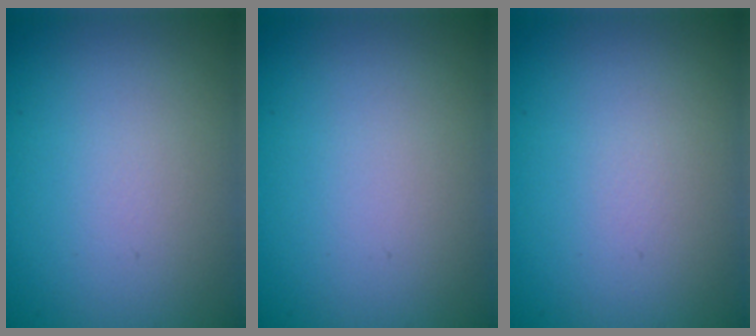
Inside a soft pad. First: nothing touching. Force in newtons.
{"total": 0.0}
{"total": 0.0}